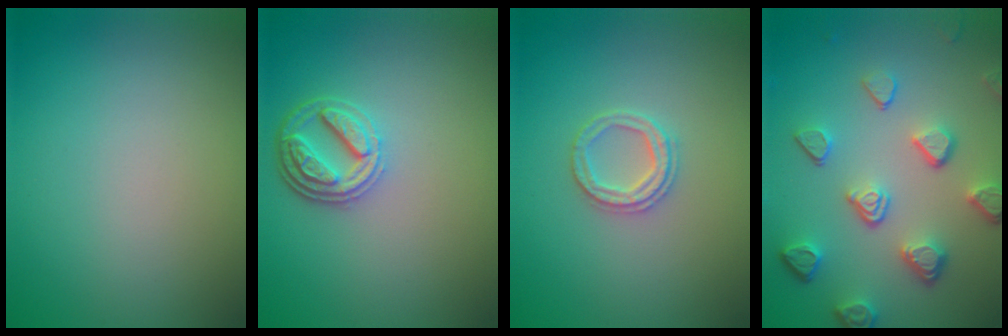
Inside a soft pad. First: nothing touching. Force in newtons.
{"total": 3.7, "press": 3.0, "slide": 2.1}
{"total": 2.4, "press": 2.4, "slide": 0.4}
{"total": 5.1, "press": 3.8, "slide": 3.3}